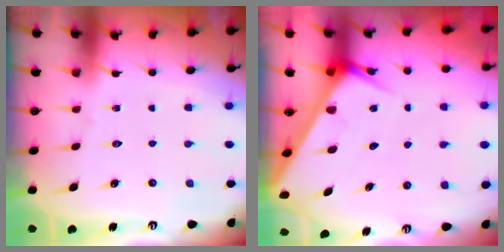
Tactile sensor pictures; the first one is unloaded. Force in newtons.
{"total": 4.9, "press": 4.8, "slide": 0.5}